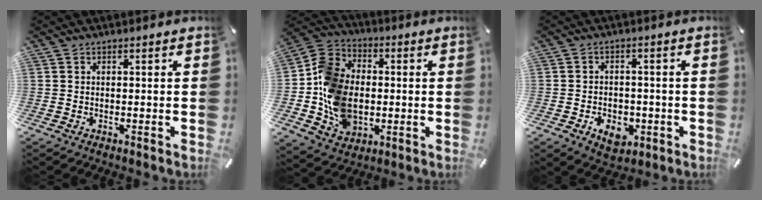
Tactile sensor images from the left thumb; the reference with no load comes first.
{"total": 15.0, "force": [-2.0, 12.2, 8.5], "torque": [-0.190, 0.019, -0.034]}
{"total": 6.6, "force": [-2.7, 4.8, 3.7], "torque": [-0.059, 0.004, -0.049]}